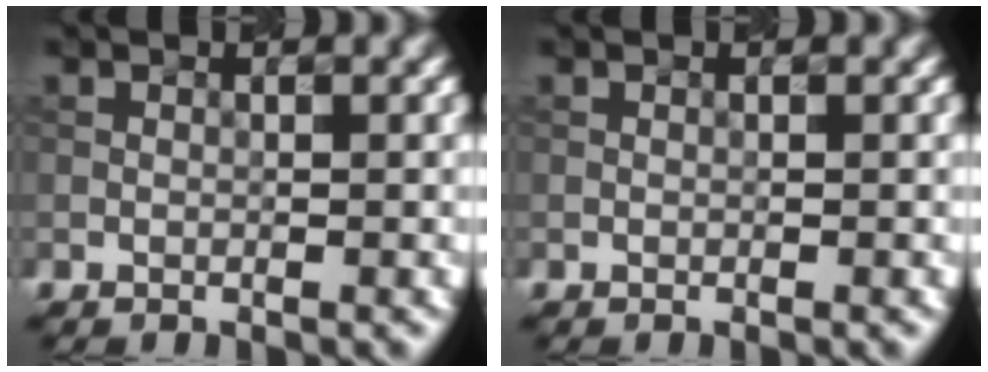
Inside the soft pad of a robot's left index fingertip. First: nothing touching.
{"total": 0.0}